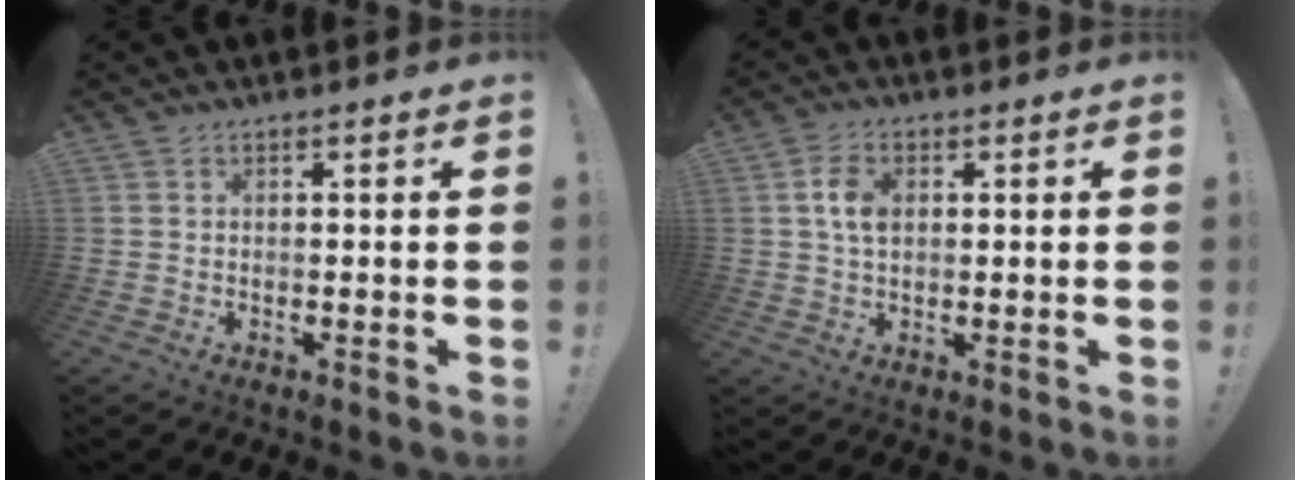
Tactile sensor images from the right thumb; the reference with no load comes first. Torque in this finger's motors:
{"motor_torque": [0.06, 0.02, 0.58, -0.40, 0.03]}